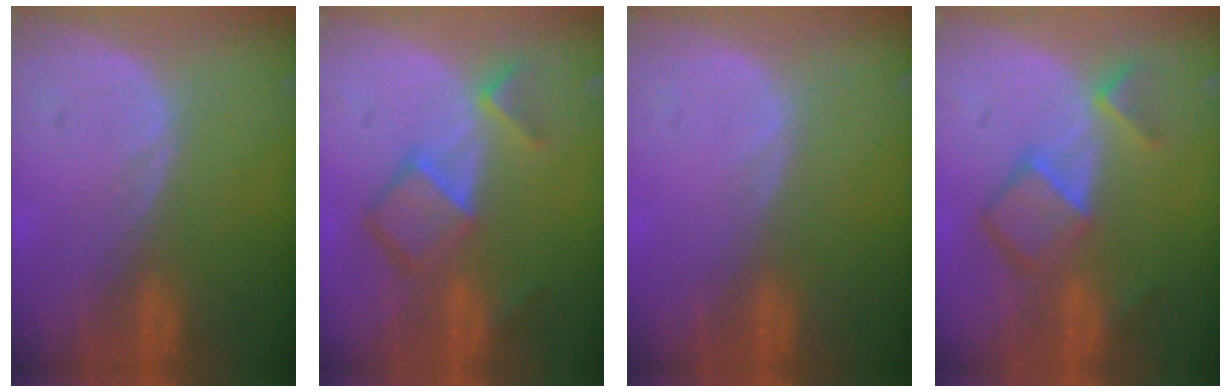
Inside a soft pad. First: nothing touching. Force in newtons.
{"total": 7.0, "press": 6.0, "slide": 3.5}
{"total": 0.0}
{"total": 7.0, "press": 6.0, "slide": 3.5}